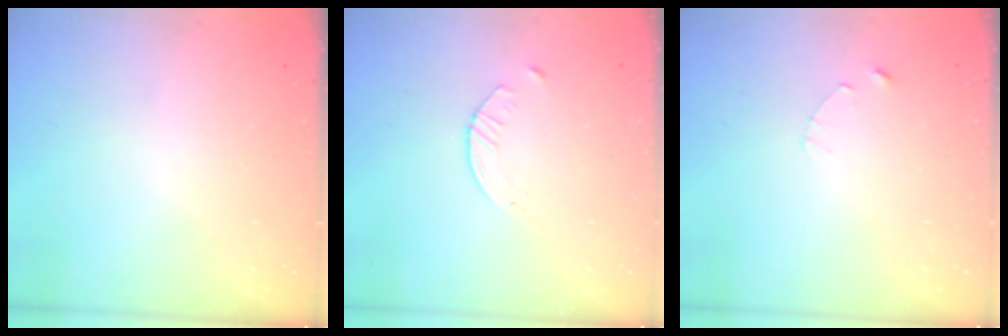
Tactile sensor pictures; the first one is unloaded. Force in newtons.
{"total": 2.0, "press": 2.0, "slide": 0.3}
{"total": 1.0, "press": 1.0, "slide": 0.2}